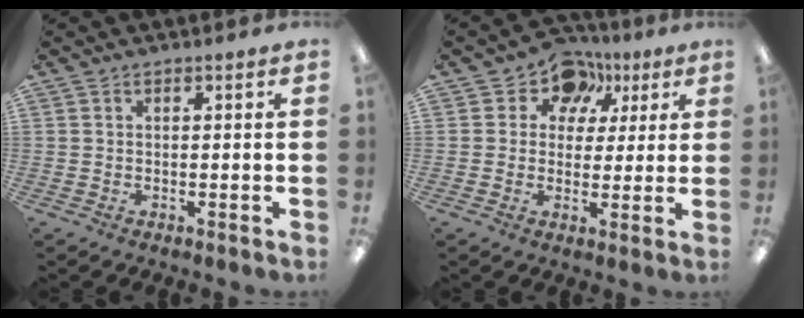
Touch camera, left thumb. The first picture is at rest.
{"total": 8.1, "force": [4.5, 6.4, 2.0], "torque": [-0.035, -0.030, 0.080]}